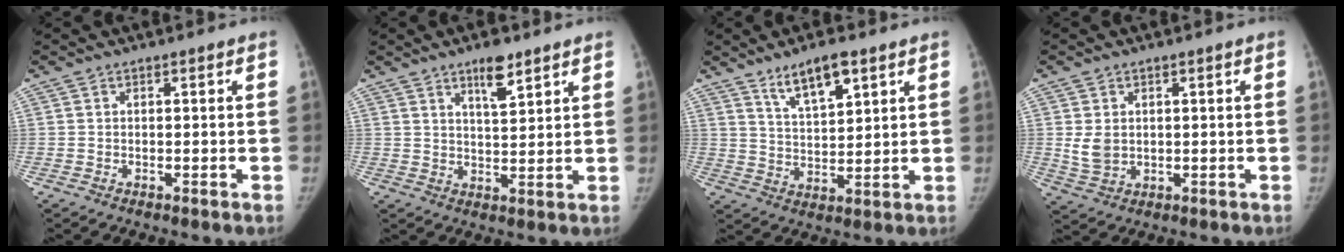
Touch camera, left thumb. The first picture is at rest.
{"total": 6.0, "force": [4.0, 1.8, 4.1], "torque": [-0.053, -0.028, 0.067]}
{"total": 8.5, "force": [5.4, 2.8, 5.9], "torque": [-0.092, -0.031, 0.102]}
{"total": 4.3, "force": [0.7, 3.3, 2.7], "torque": [-0.045, -0.010, 0.024]}